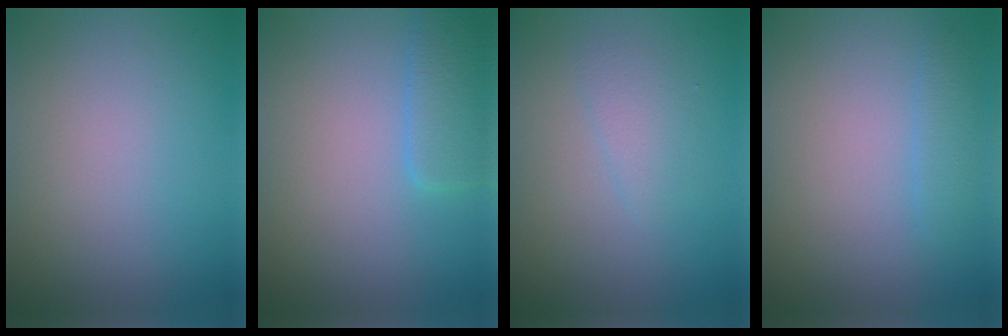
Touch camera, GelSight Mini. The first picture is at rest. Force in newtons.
{"total": 2.9, "press": 2.9, "slide": 0.1}
{"total": 1.6, "press": 1.6, "slide": 0.0}
{"total": 1.3, "press": 1.3, "slide": 0.1}